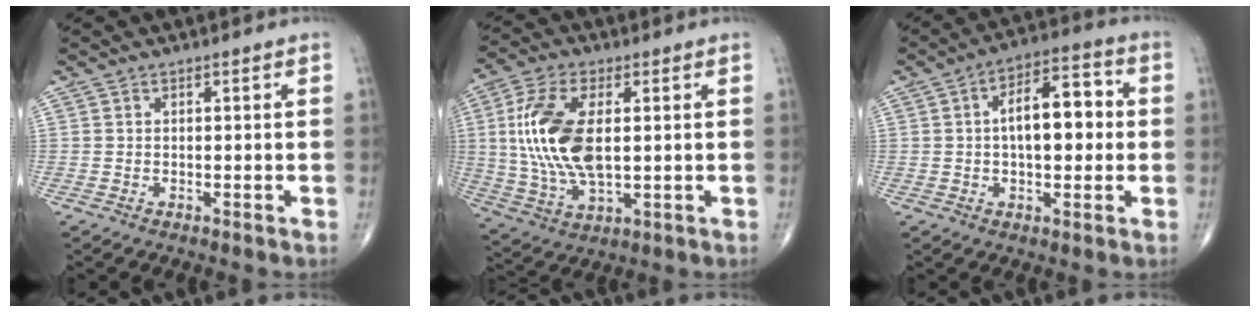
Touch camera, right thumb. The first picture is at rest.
{"total": 15.7, "force": [1.8, 7.7, 13.6], "torque": [-0.288, -0.005, 0.039]}
{"total": 11.8, "force": [0.8, 5.8, 10.2], "torque": [-0.136, 0.027, 0.006]}